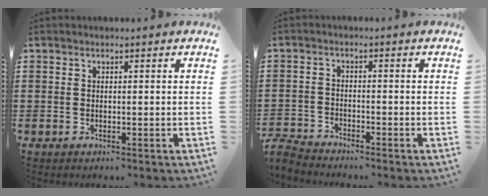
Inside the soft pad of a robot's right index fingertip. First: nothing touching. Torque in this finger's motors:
{"motor_torque": [-2.14, 0.00, -1.05, -0.21]}